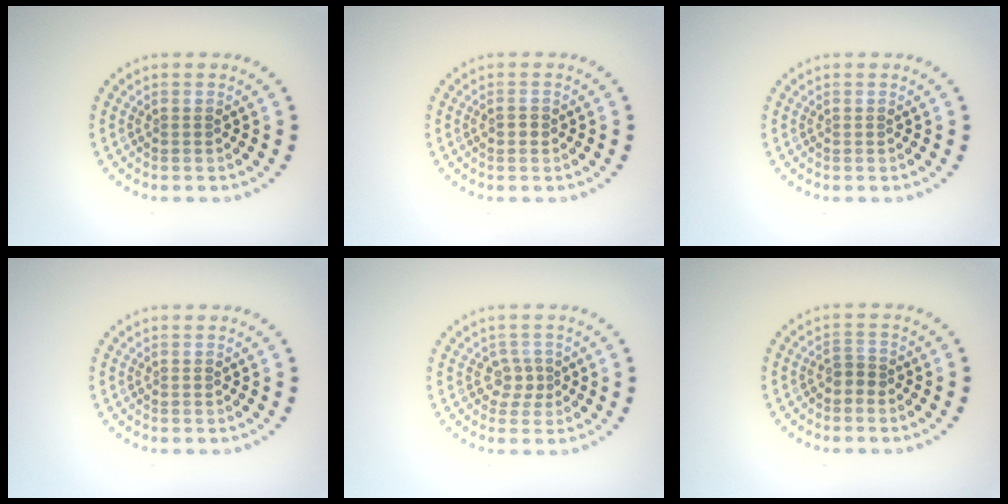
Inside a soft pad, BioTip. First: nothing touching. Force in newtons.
{"total": 0.9, "press": 0.9, "slide": 0.2}
{"total": 0.0}
{"total": 0.0}
{"total": 1.7, "press": 1.3, "slide": 1.1}
{"total": 1.3, "press": 1.0, "slide": 0.9}